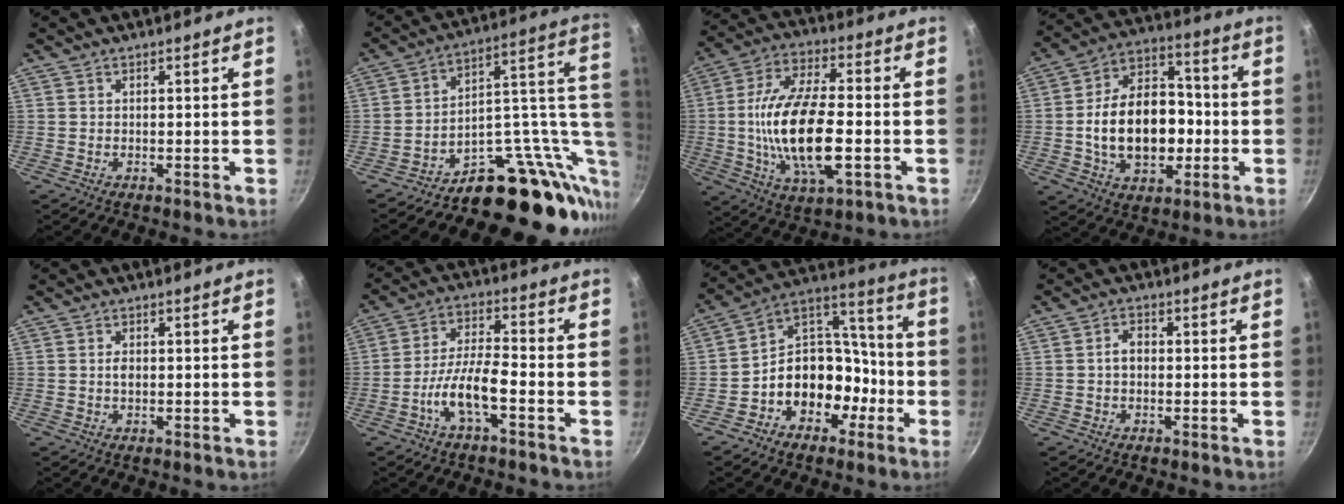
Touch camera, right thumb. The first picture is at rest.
{"total": 23.1, "force": [-4.7, 14.6, 17.3], "torque": [-0.166, 0.043, -0.076]}
{"total": 19.2, "force": [-2.8, 8.2, 17.2], "torque": [-0.318, 0.015, -0.056]}
{"total": 19.1, "force": [-2.5, 13.1, 13.7], "torque": [-0.190, 0.043, -0.039]}
{"total": 1.5, "force": [0.0, 0.9, 1.1], "torque": [-0.018, 0.004, 0.000]}
{"total": 8.8, "force": [-4.0, 2.5, 7.4], "torque": [-0.148, 0.036, -0.081]}
{"total": 15.5, "force": [-6.1, 11.9, 7.9], "torque": [-0.063, 0.081, -0.101]}
{"total": 2.7, "force": [-0.2, 1.9, 2.0], "torque": [-0.028, 0.013, -0.005]}